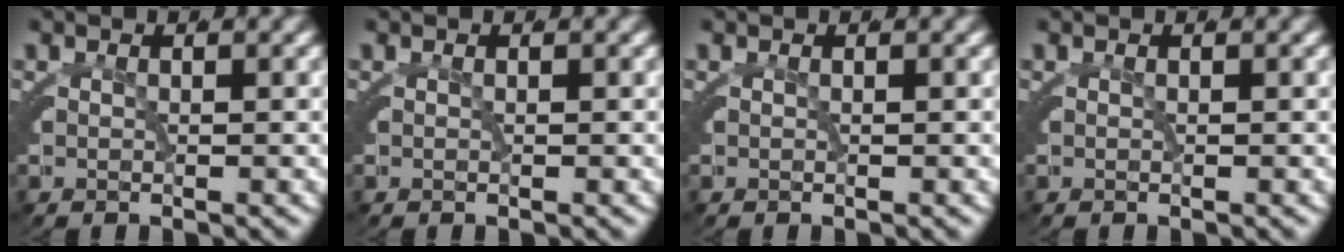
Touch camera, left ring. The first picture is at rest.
{"total": 0.0}
{"total": 0.0}
{"total": 0.0}